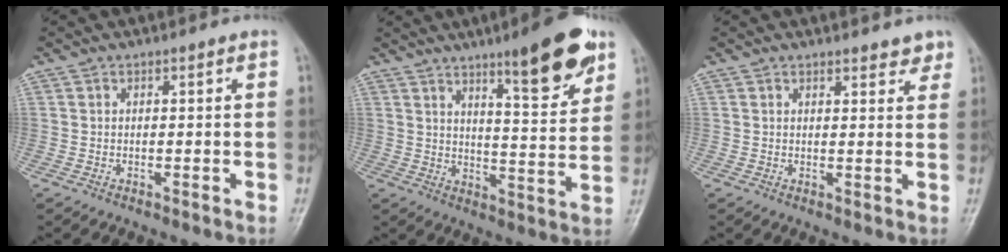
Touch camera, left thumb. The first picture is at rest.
{"total": 13.8, "force": [8.4, 2.9, 10.5], "torque": [-0.127, -0.047, 0.123]}
{"total": 3.4, "force": [2.8, 1.2, 1.4], "torque": [0.003, -0.015, 0.033]}